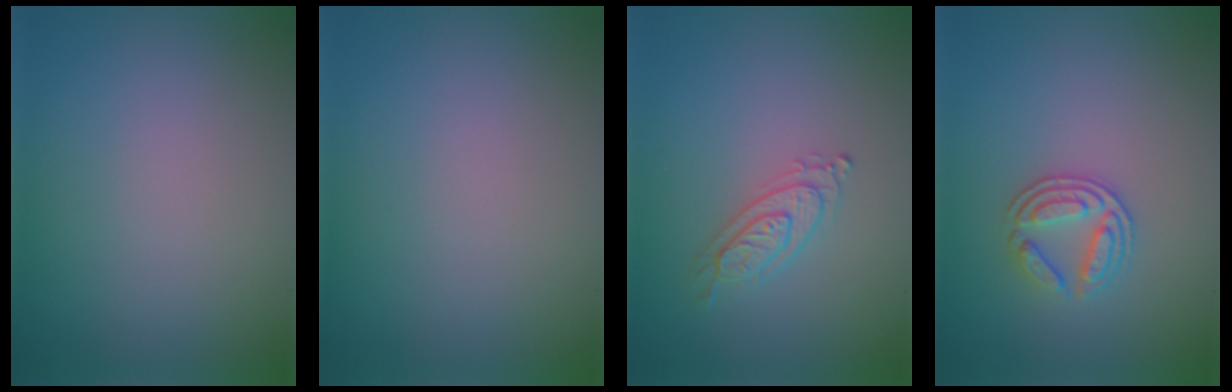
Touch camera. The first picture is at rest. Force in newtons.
{"total": 0.0}
{"total": 2.1, "press": 2.1, "slide": 0.5}
{"total": 2.9, "press": 2.6, "slide": 1.1}